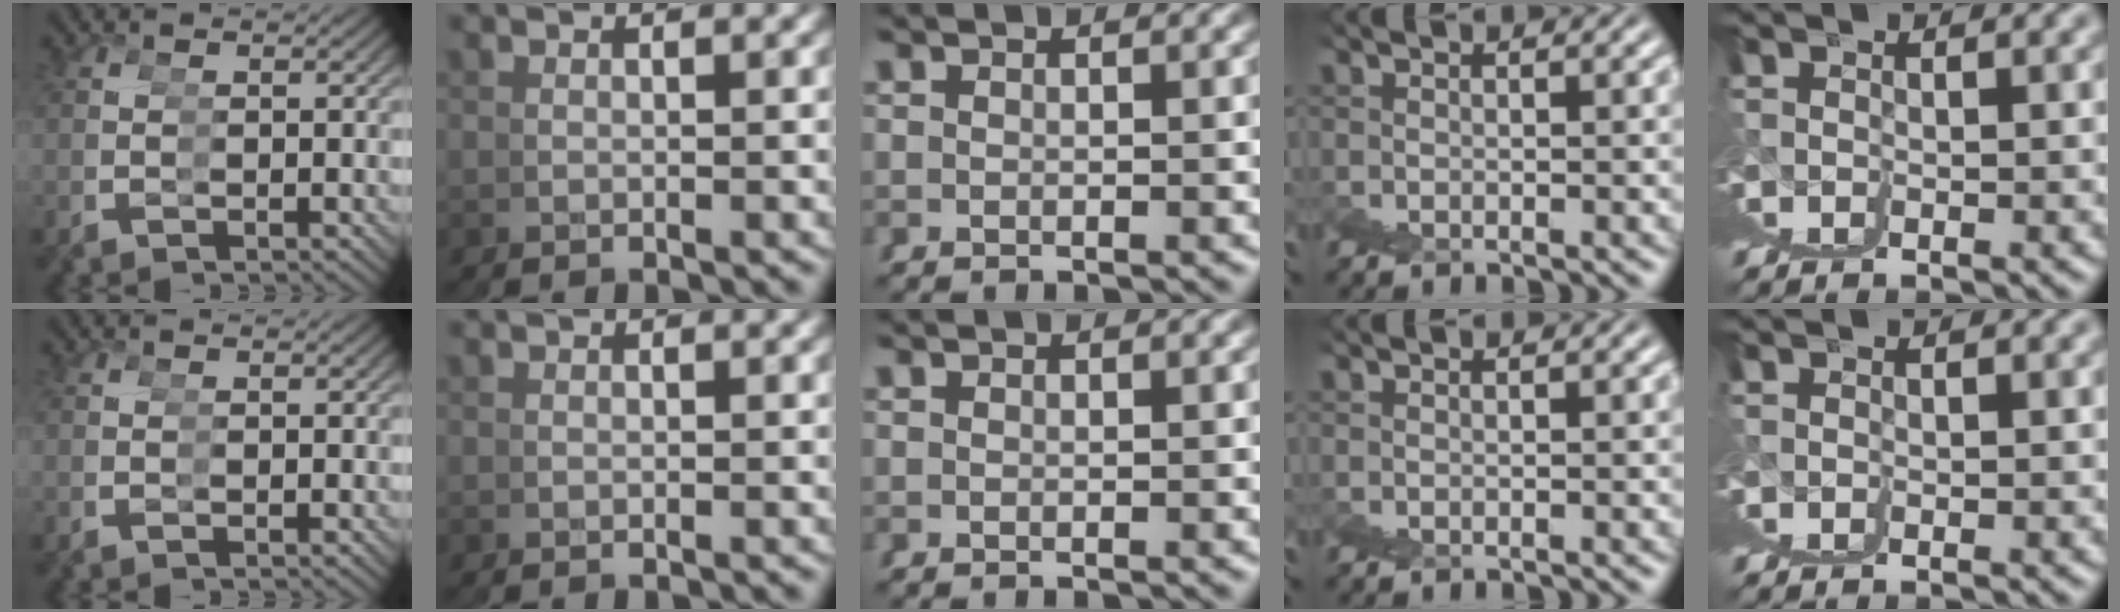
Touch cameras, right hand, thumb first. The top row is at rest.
{}